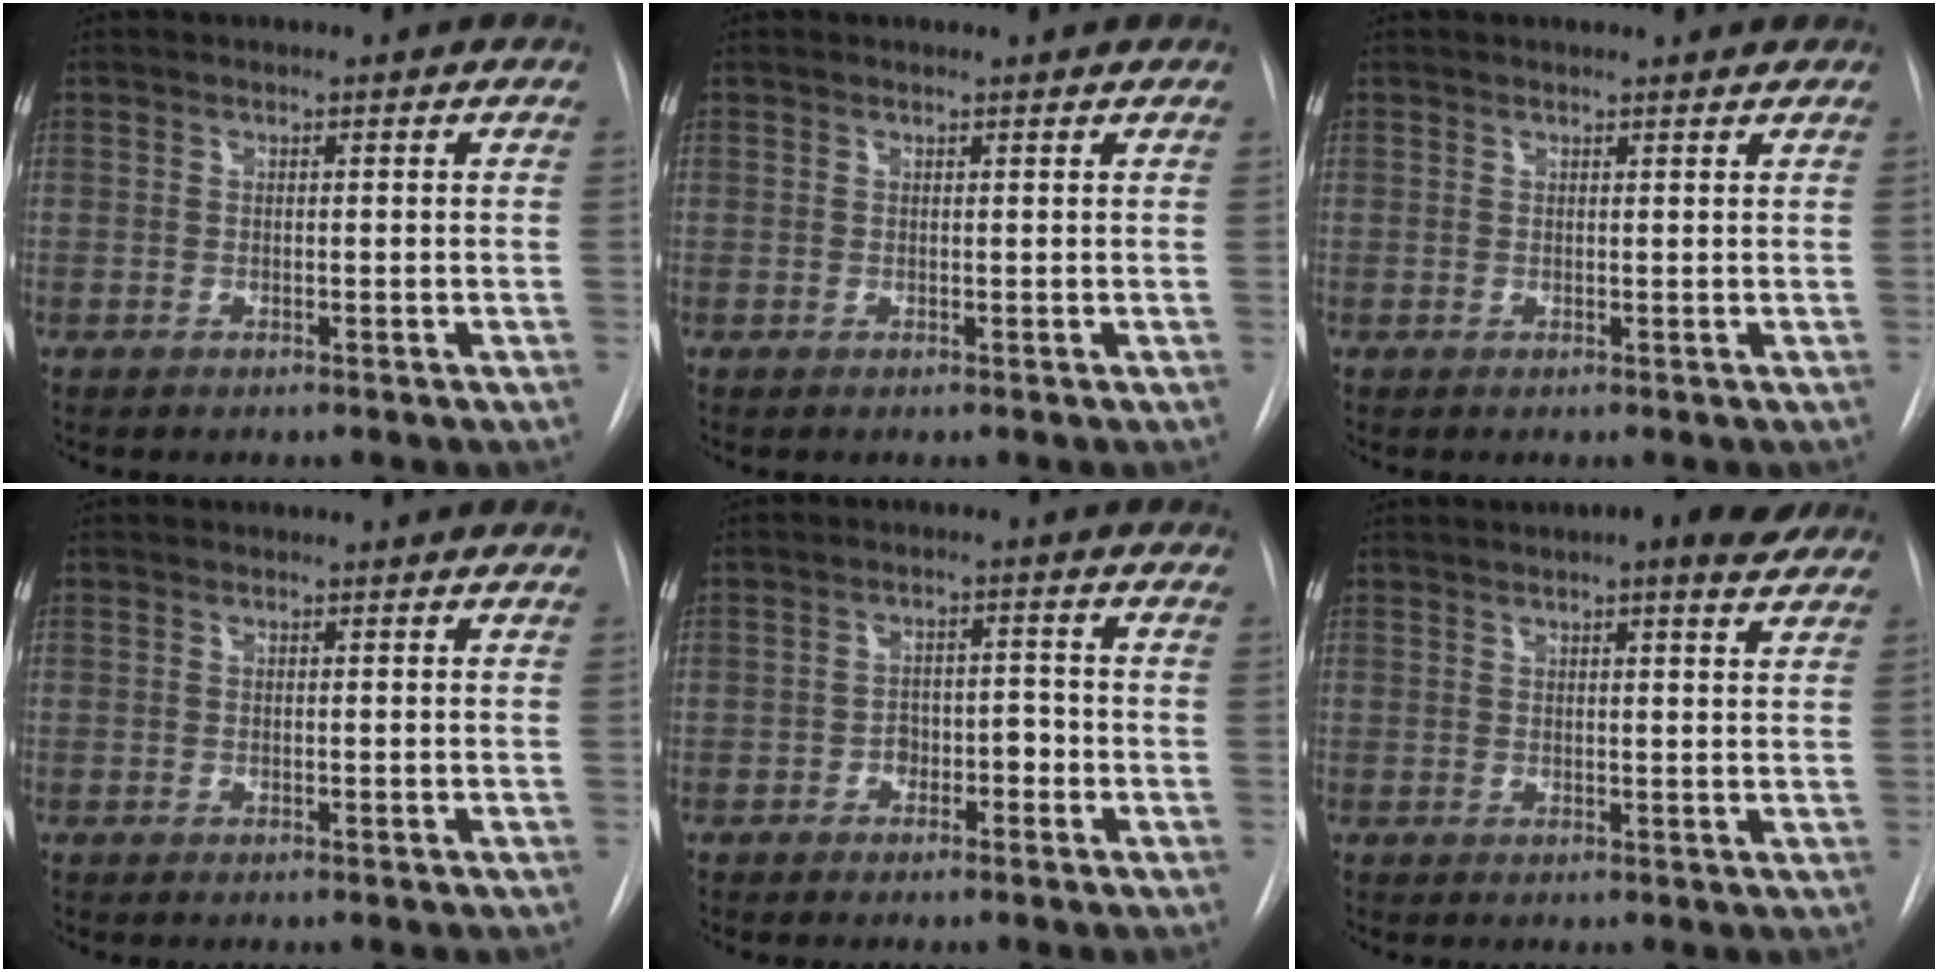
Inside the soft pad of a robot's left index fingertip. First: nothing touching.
{"total": 1.9, "force": [1.8, 0.0, 0.4], "torque": [-0.008, 0.007, 0.018]}
{"total": 3.2, "force": [3.1, 0.2, 0.6], "torque": [-0.011, 0.008, 0.031]}
{"total": 0.0}
{"total": 3.1, "force": [-1.6, 1.9, 1.9], "torque": [-0.020, 0.012, -0.025]}
{"total": 7.1, "force": [5.4, 1.2, 4.3], "torque": [-0.060, 0.012, 0.062]}